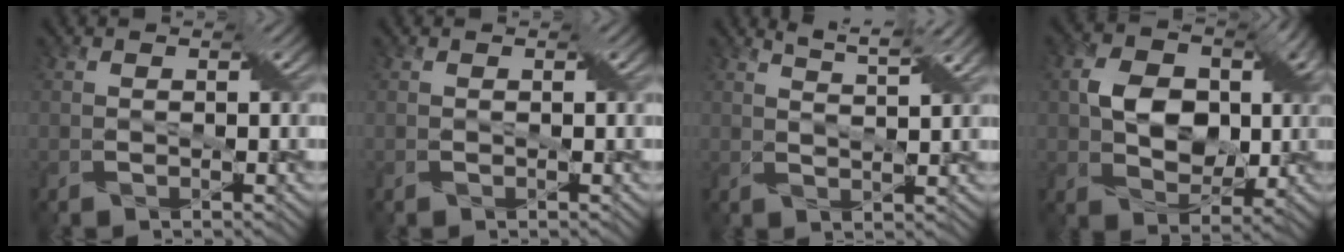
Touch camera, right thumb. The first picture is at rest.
{"total": 0.0}
{"total": 4.8, "force": [3.6, 0.7, 3.1], "torque": [-0.054, 0.003, 0.055]}
{"total": 9.3, "force": [1.1, 7.0, 6.0], "torque": [-0.118, 0.005, 0.010]}